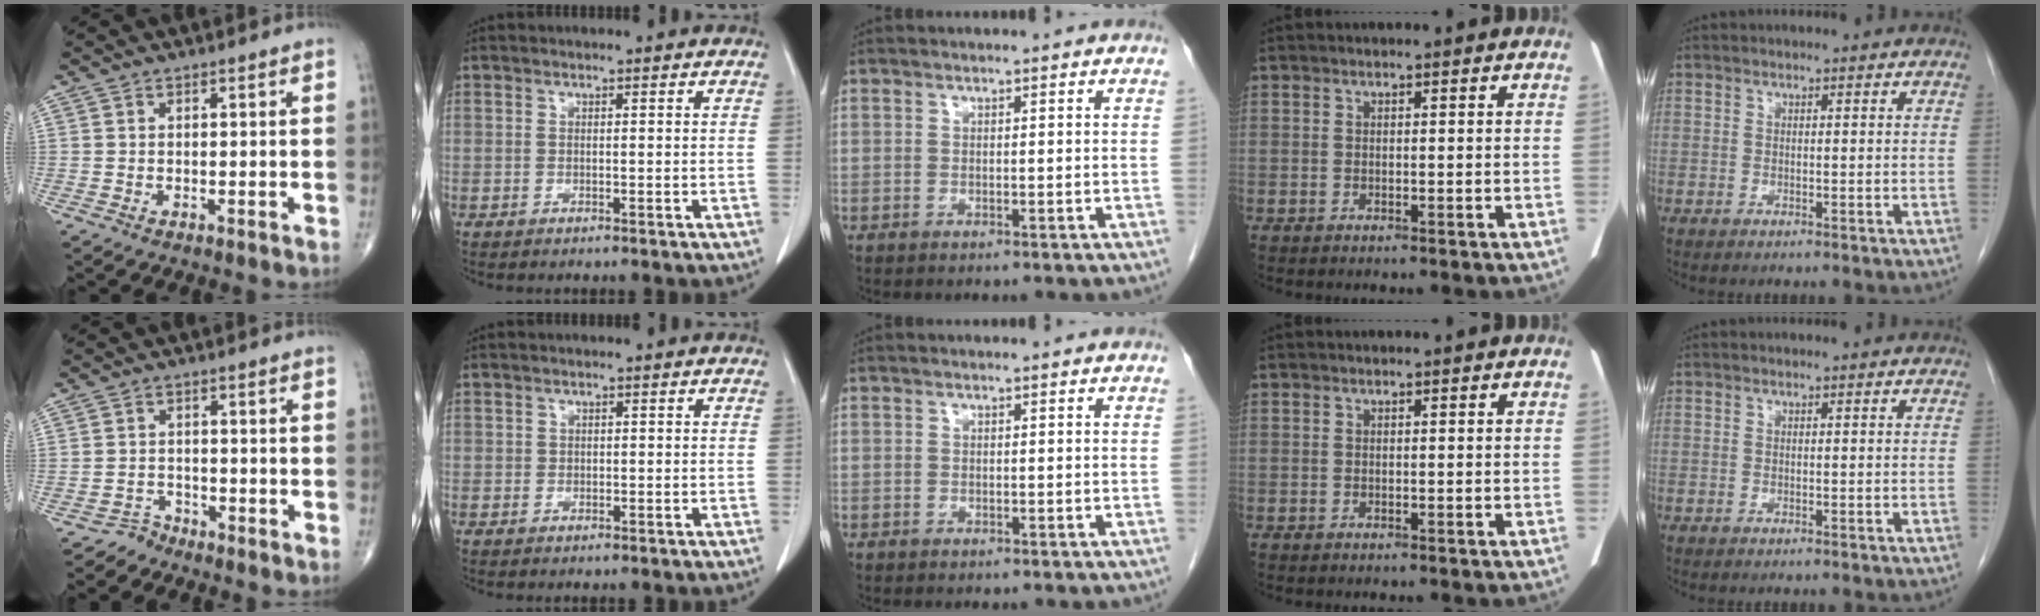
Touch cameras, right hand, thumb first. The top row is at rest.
{"thumb": {"total": 2.3, "force": [-1.9, 0.7, -1.0], "torque": [0.033, 0.004, -0.039]}, "index": {"total": 0.5, "force": [0.0, 0.5, 0.1], "torque": [0.002, 0.003, -0.002]}, "middle": {"total": 0.5, "force": [-0.4, 0.4, 0.0], "torque": [-0.004, 0.003, -0.008]}}